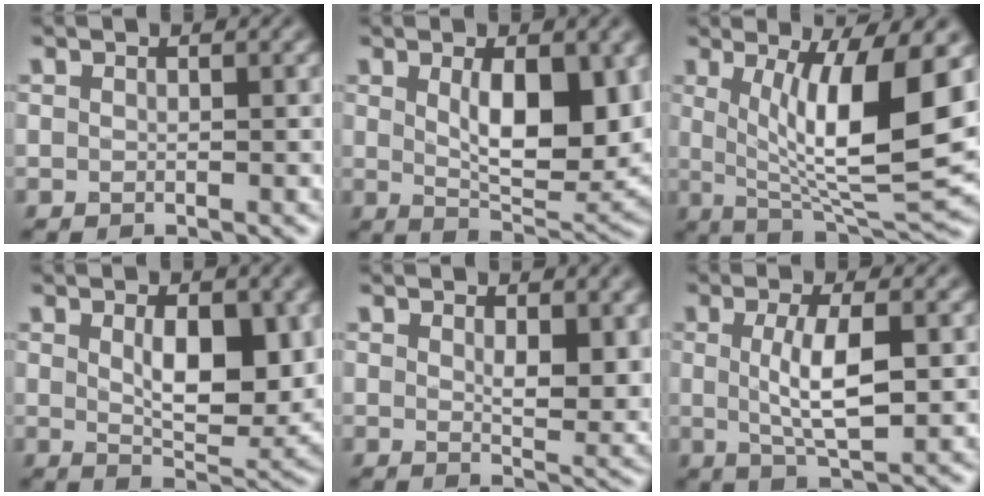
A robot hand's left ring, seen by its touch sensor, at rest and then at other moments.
{"total": 7.8, "force": [1.4, 3.4, 6.9], "torque": [-0.109, -0.011, 0.031]}
{"total": 11.3, "force": [2.0, 2.8, 10.8], "torque": [-0.168, -0.011, 0.040]}
{"total": 6.4, "force": [1.2, 3.0, 5.6], "torque": [-0.088, -0.011, 0.028]}
{"total": 4.4, "force": [1.4, 2.0, 3.7], "torque": [-0.056, -0.011, 0.030]}
{"total": 4.8, "force": [0.4, 1.3, 4.6], "torque": [-0.093, -0.002, 0.012]}